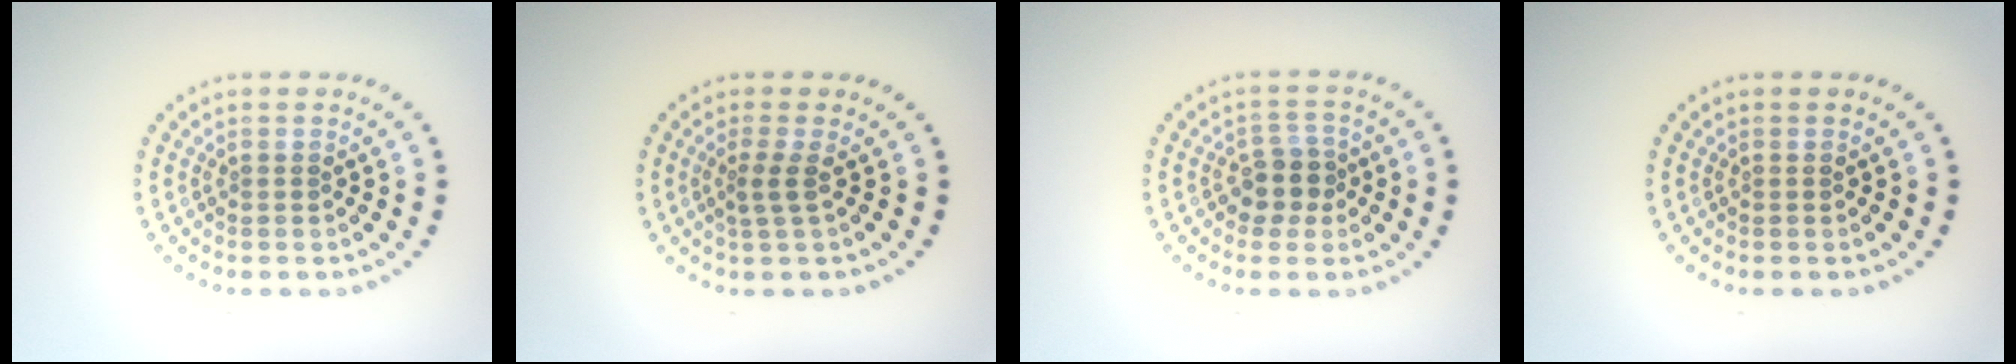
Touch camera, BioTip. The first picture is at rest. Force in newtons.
{"total": 1.7, "press": 1.1, "slide": 1.3}
{"total": 2.6, "press": 2.3, "slide": 1.3}
{"total": 0.0}